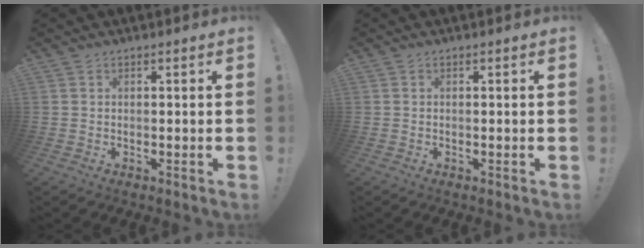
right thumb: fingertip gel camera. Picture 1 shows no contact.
{"total": 0.0}